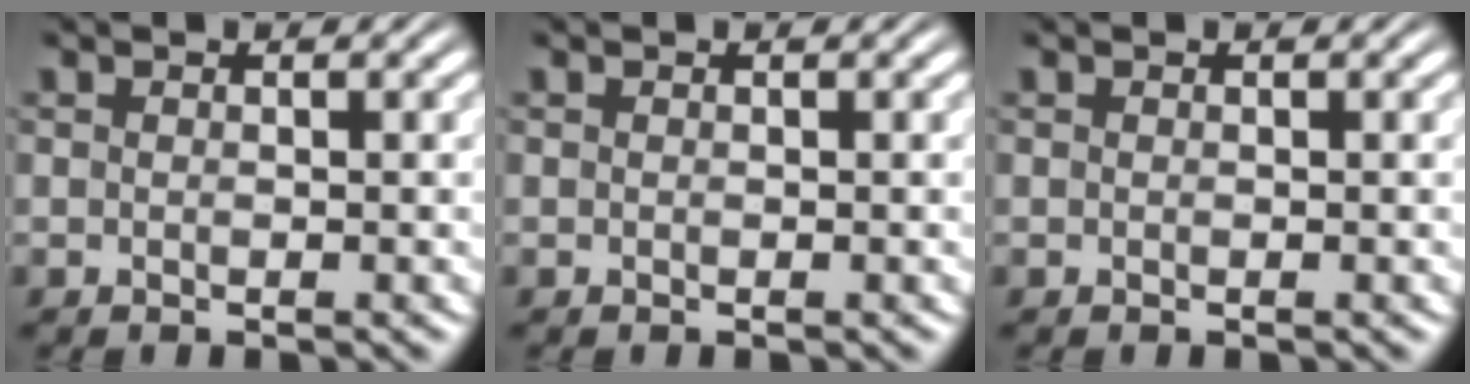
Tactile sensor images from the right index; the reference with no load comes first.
{"total": 0.0}
{"total": 0.0}